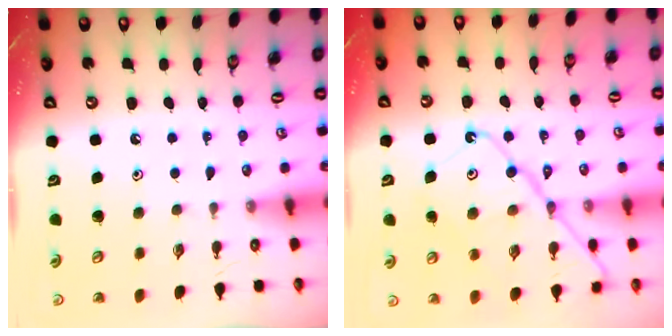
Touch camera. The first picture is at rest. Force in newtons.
{"total": 16.1, "press": 16.0, "slide": 1.6}